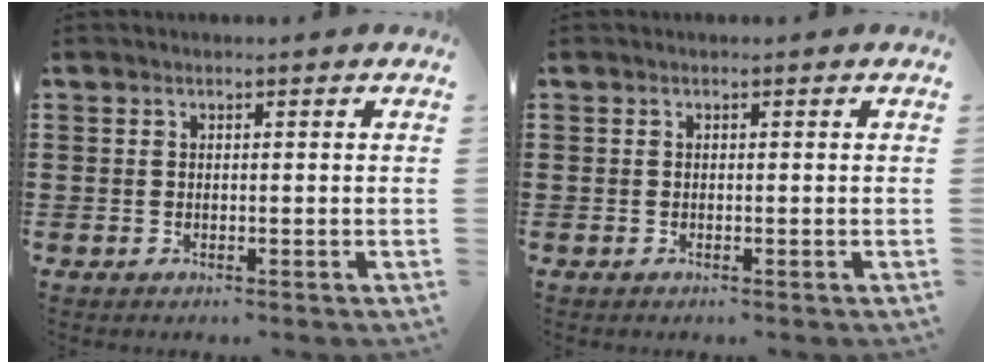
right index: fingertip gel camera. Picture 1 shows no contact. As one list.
[{"total": 0.0}]